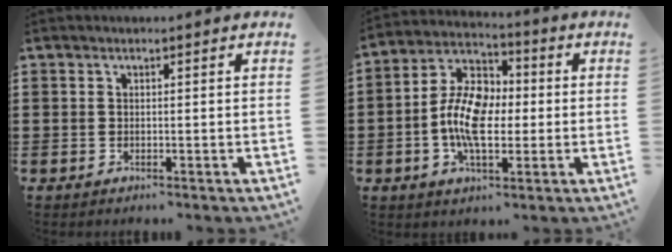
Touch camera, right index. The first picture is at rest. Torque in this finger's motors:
{"motor_torque": [2.14, 0.00, 1.05, 0.21]}